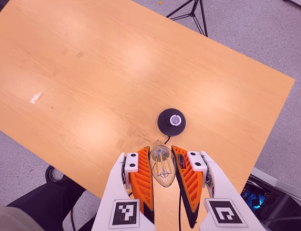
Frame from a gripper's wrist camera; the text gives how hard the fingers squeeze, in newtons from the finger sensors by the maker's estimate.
{"total": 18.1, "left": 19.4, "right": 16.9}